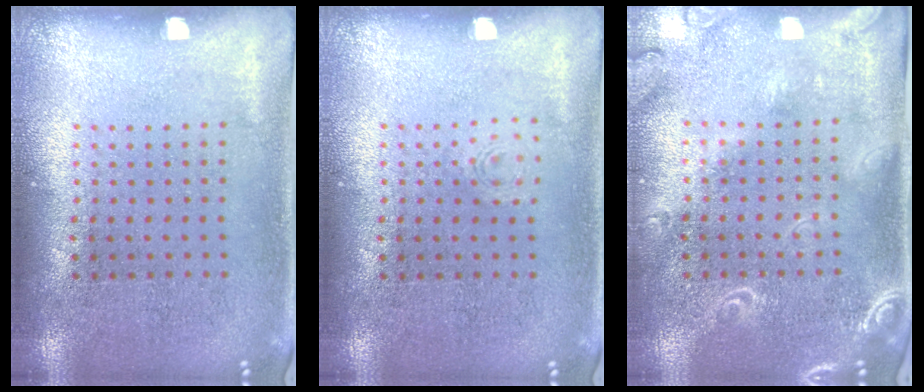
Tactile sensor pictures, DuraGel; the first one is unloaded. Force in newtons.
{"total": 0.6, "press": 0.6, "slide": 0.1}
{"total": 2.1, "press": 1.9, "slide": 1.0}